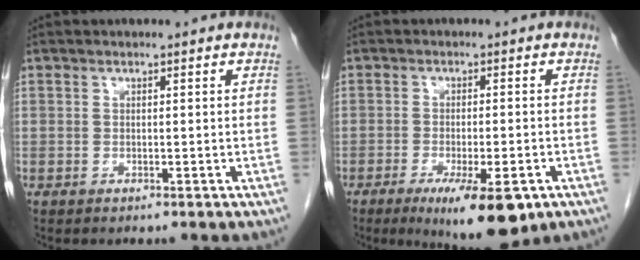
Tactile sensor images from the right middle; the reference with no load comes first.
{"total": 10.2, "force": [-5.9, 2.2, 8.1], "torque": [-0.117, -0.018, -0.083]}